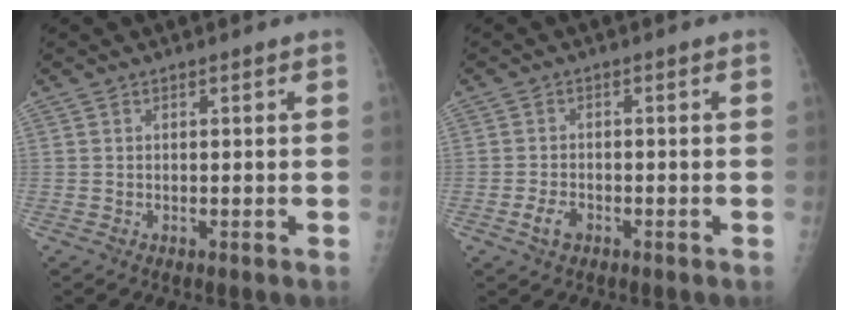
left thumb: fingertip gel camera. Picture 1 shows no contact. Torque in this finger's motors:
{"motor_torque": [-0.60, 0.33, 0.31, 0.11, 0.00]}